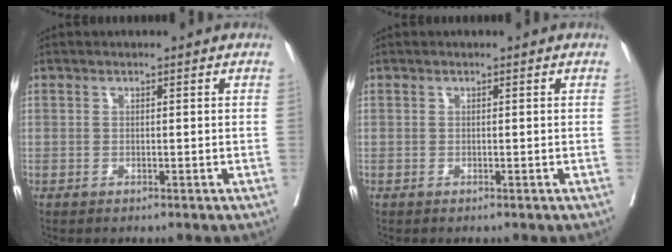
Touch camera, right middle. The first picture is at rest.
{"total": 0.0}